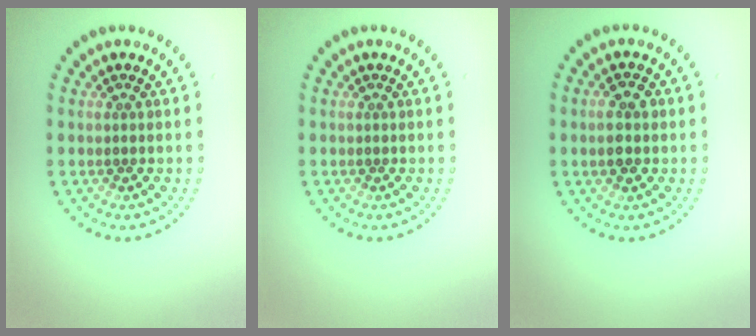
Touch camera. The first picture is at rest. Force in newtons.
{"total": 0.0}
{"total": 2.8, "press": 2.8, "slide": 0.3}